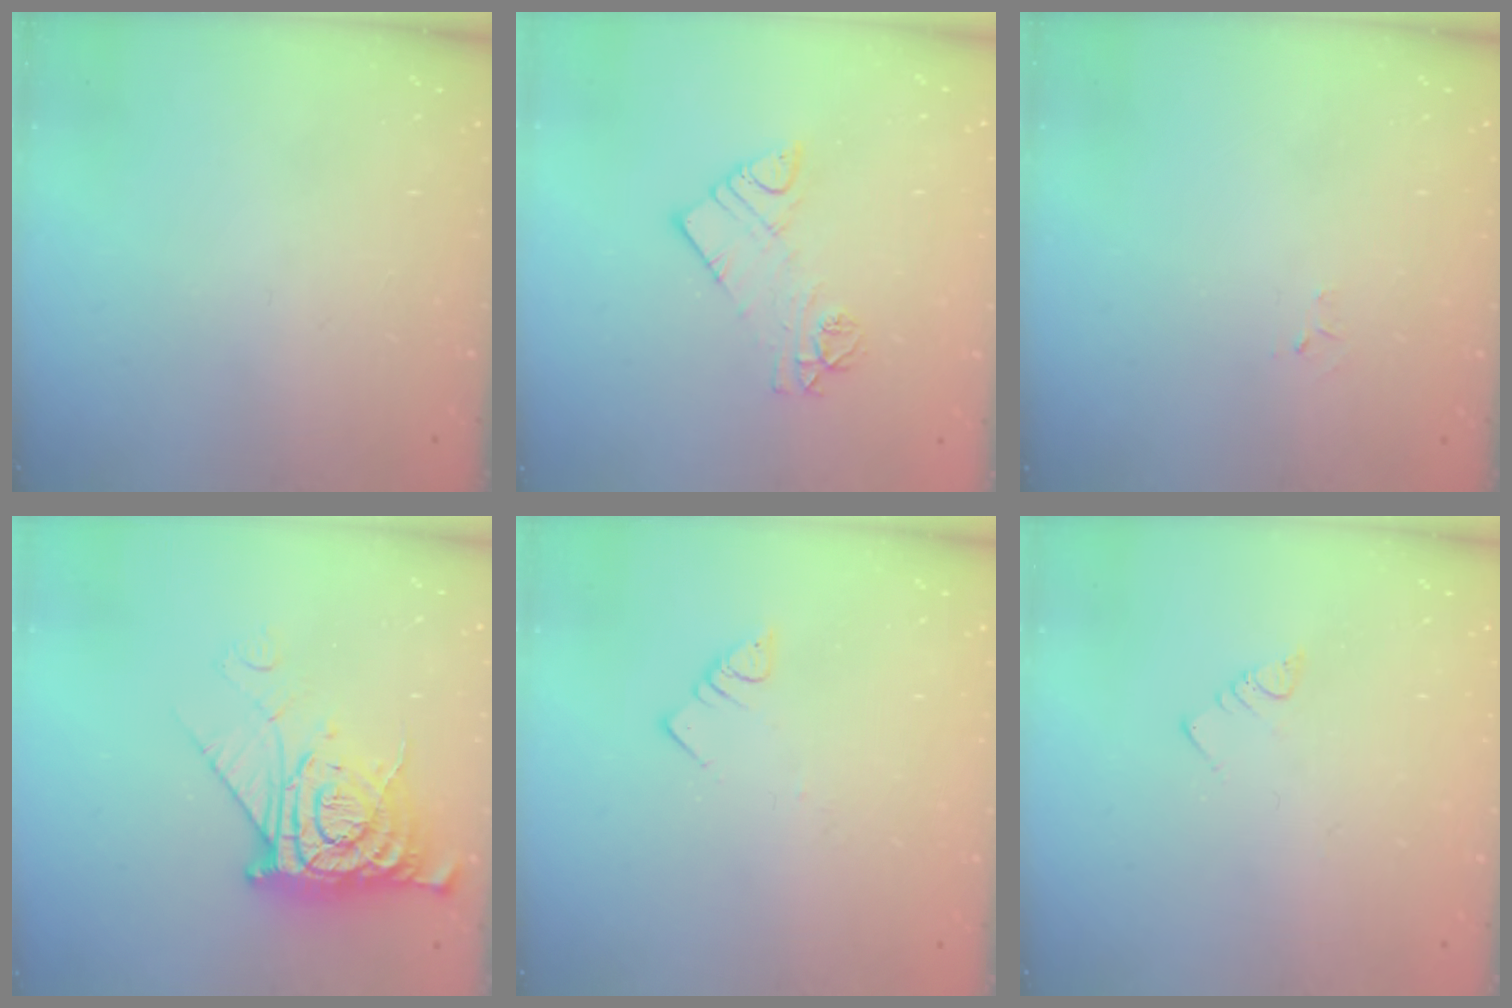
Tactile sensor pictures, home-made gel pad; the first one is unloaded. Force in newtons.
{"total": 9.4, "press": 9.4, "slide": 0.7}
{"total": 2.6, "press": 2.6, "slide": 0.4}
{"total": 11.7, "press": 11.6, "slide": 1.4}
{"total": 3.0, "press": 3.0, "slide": 0.1}
{"total": 3.0, "press": 3.0, "slide": 0.2}